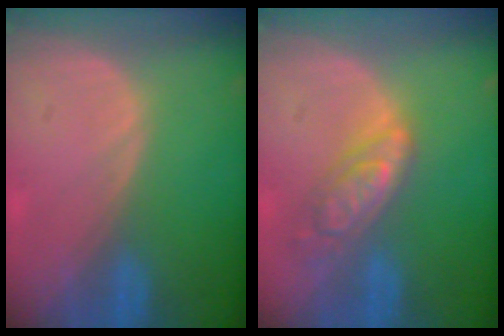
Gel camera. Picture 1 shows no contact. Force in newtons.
{"total": 6.4, "press": 5.7, "slide": 3.0}